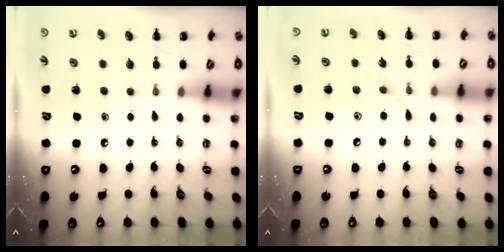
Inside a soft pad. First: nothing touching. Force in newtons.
{"total": 6.5, "press": 6.2, "slide": 2.2}